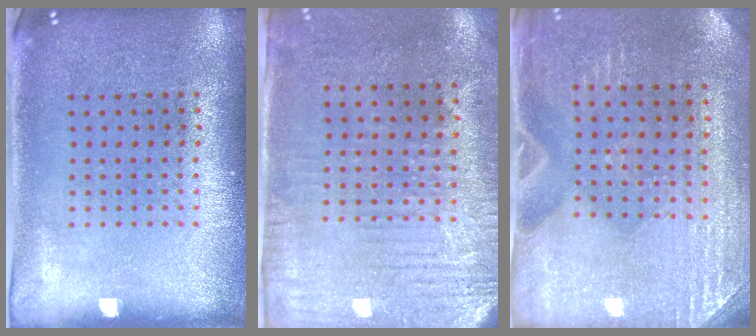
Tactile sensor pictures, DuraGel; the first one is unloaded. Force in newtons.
{"total": 3.0, "press": 2.5, "slide": 1.6}
{"total": 2.9, "press": 2.8, "slide": 0.8}